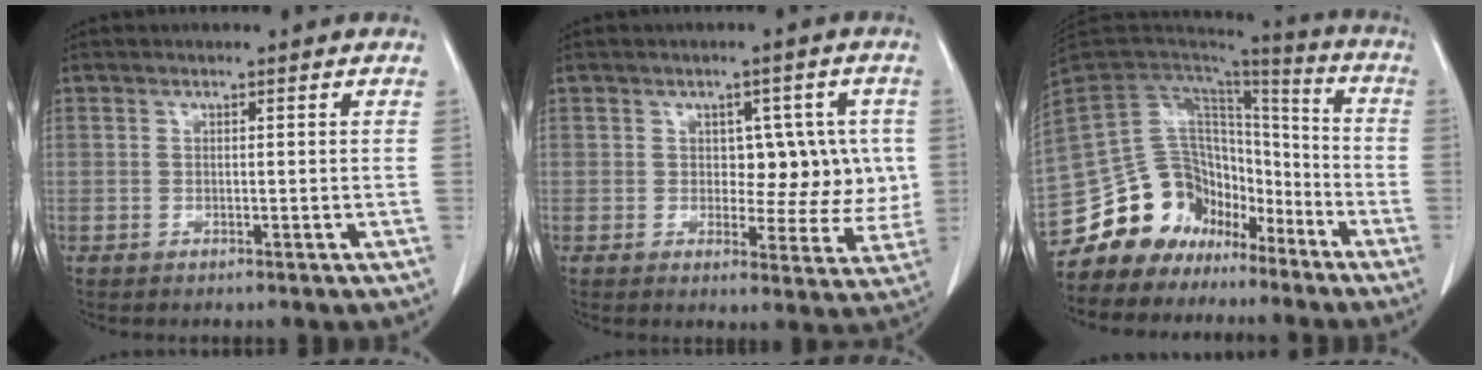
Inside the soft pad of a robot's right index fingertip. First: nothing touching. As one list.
[{"total": 7.4, "force": [0.8, 4.7, 5.7], "torque": [-0.048, 0.017, 0.018]}, {"total": 17.3, "force": [-11.9, 11.5, 5.0], "torque": [-0.102, 0.087, -0.200]}]